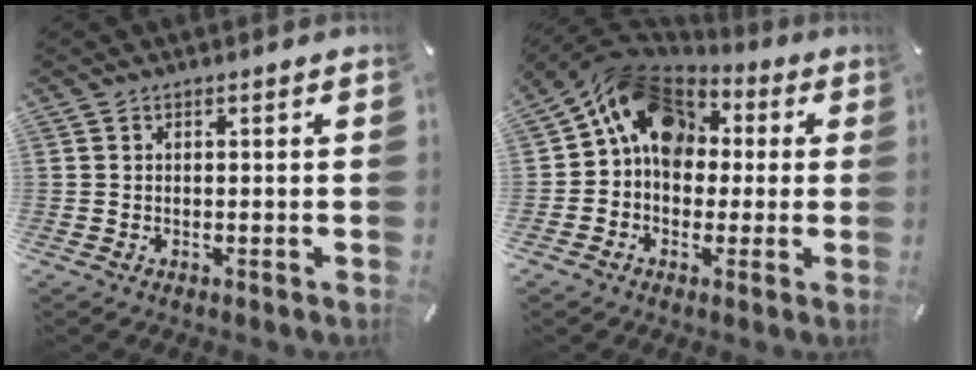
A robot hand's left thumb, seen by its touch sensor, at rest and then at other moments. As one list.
[{"total": 14.3, "force": [3.7, 11.5, 7.7], "torque": [-0.131, 0.003, 0.073]}]